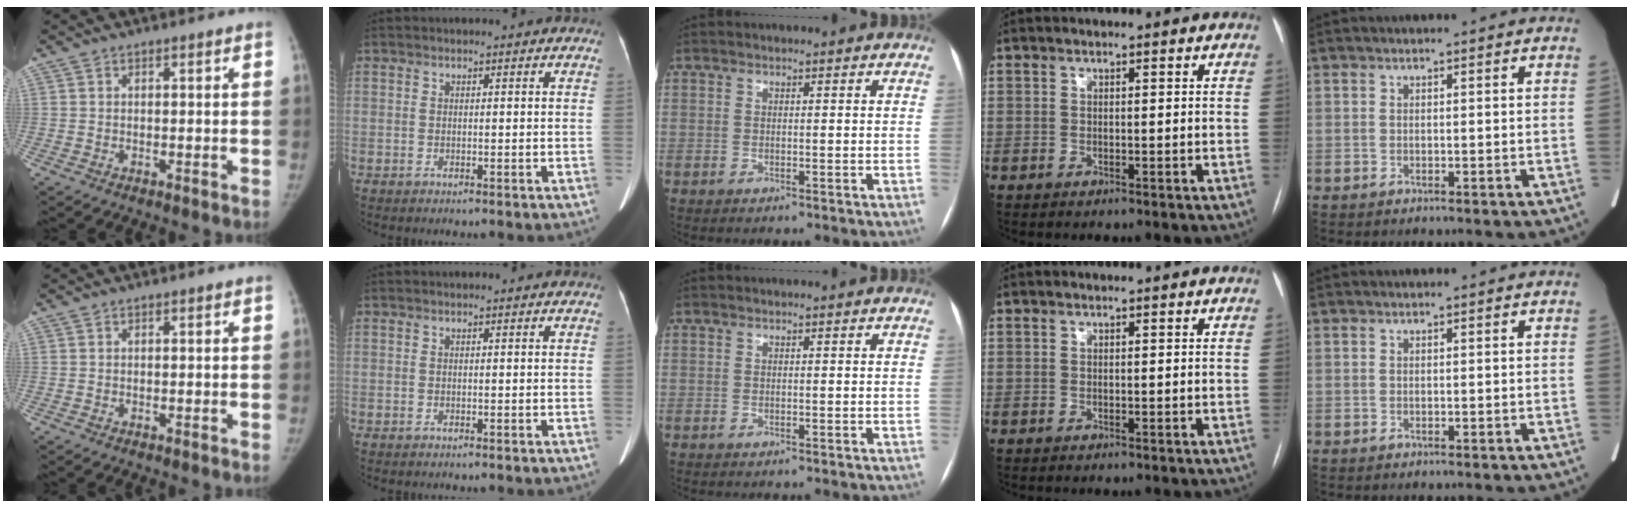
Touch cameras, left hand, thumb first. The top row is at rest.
{}